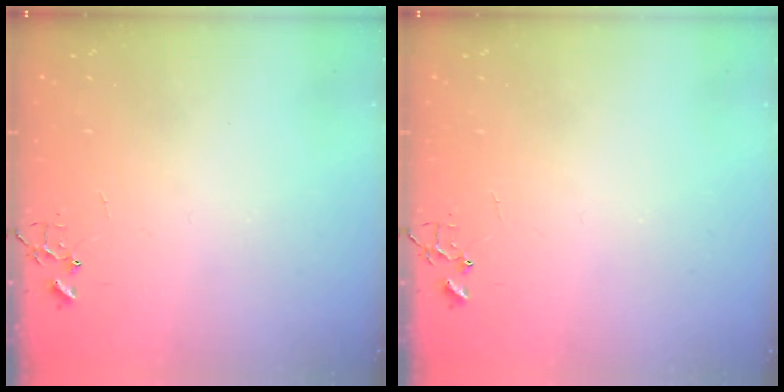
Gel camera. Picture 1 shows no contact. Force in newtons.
{"total": 0.0}